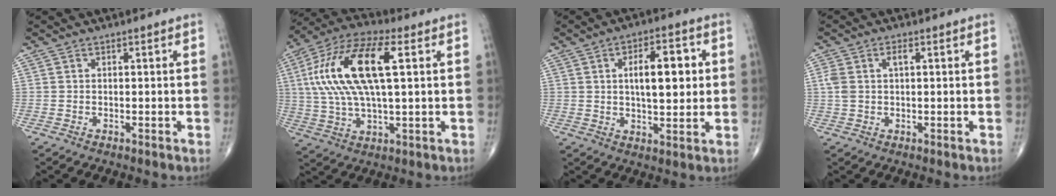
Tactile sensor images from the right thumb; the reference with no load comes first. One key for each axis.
{"total": 19.3, "fx": 4.0, "fy": 7.2, "fz": 17.4, "tx": -0.360, "ty": 0.021, "tz": 0.067}
{"total": 10.5, "fx": 1.8, "fy": 4.6, "fz": 9.3, "tx": -0.119, "ty": 0.001, "tz": 0.027}
{"total": 3.7, "fx": 0.9, "fy": 1.9, "fz": 3.0, "tx": -0.081, "ty": 0.015, "tz": 0.020}